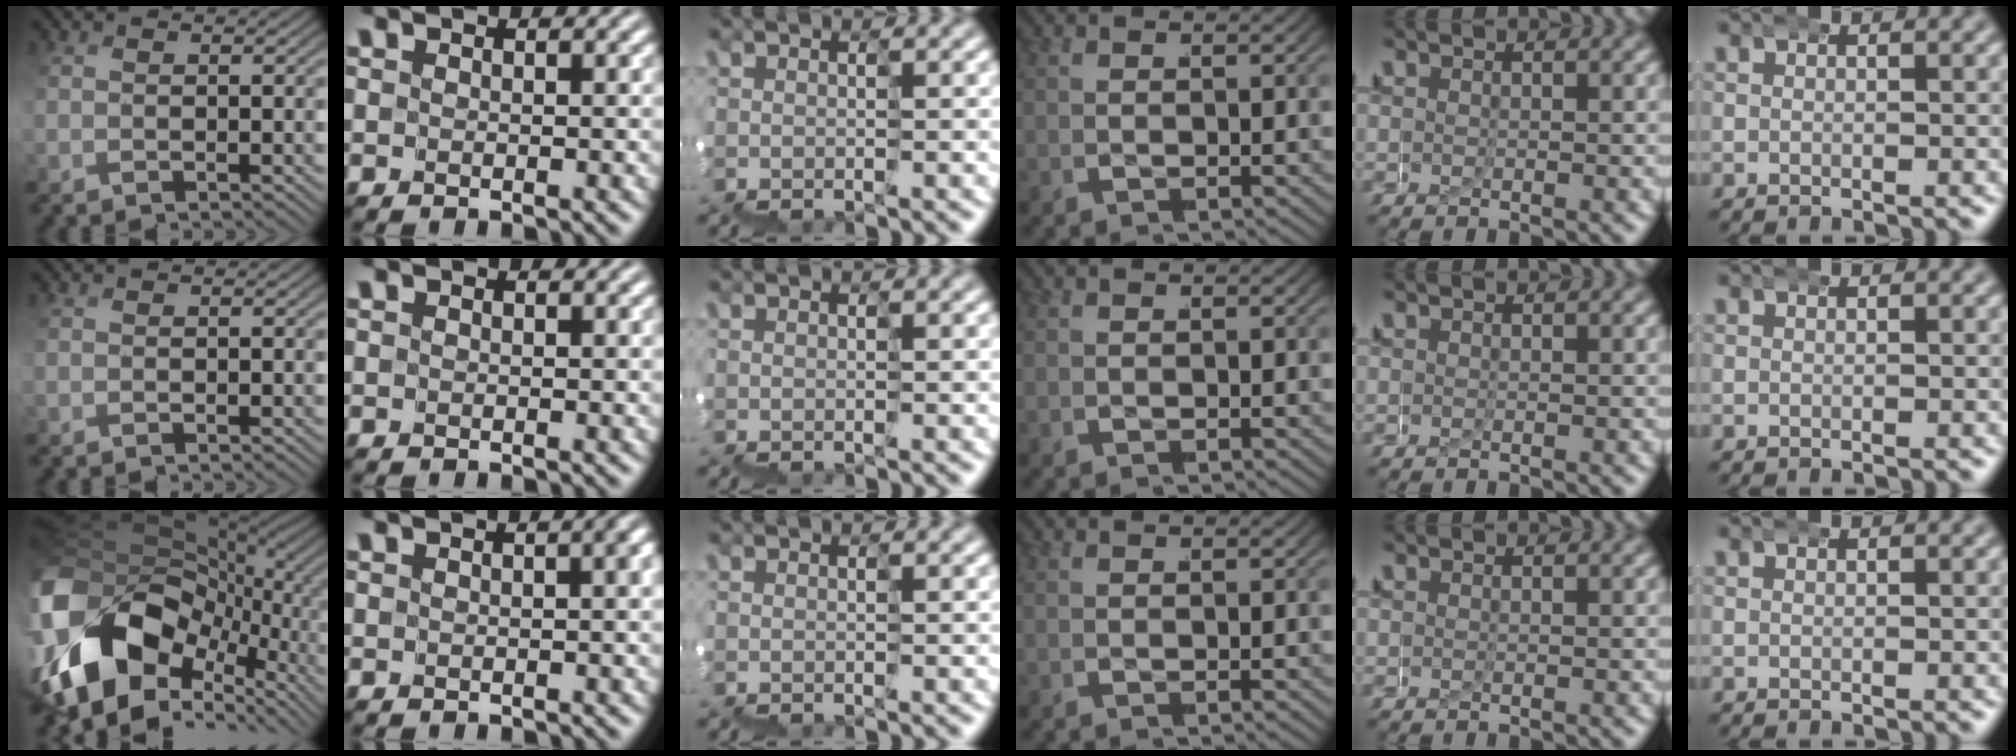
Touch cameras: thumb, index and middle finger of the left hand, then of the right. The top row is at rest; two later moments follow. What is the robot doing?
{"motion": "wrap", "object": "ethernet cable"}